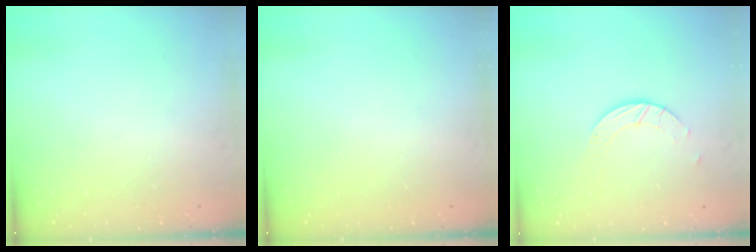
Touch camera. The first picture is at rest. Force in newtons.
{"total": 0.0}
{"total": 2.8, "press": 2.8, "slide": 0.3}